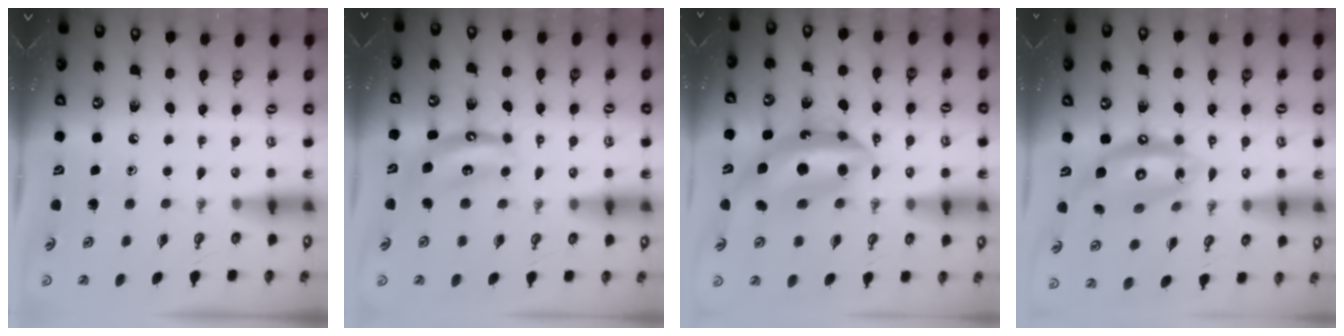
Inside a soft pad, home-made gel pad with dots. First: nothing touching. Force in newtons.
{"total": 7.3, "press": 7.3, "slide": 0.6}
{"total": 13.1, "press": 13.1, "slide": 0.9}
{"total": 14.0, "press": 13.9, "slide": 1.4}